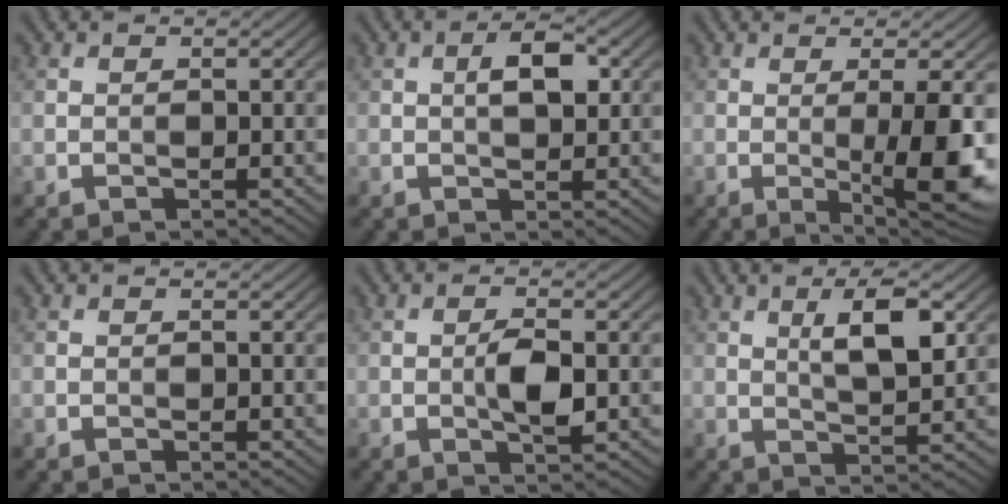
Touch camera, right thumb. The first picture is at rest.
{"total": 4.3, "force": [0.8, 1.8, 3.8], "torque": [-0.068, 0.005, 0.011]}
{"total": 8.3, "force": [-0.8, 1.4, 8.1], "torque": [-0.125, -0.003, -0.011]}
{"total": 0.0}
{"total": 3.5, "force": [-0.4, 1.1, 3.3], "torque": [-0.061, 0.002, -0.006]}
{"total": 6.1, "force": [2.0, 1.7, 5.5], "torque": [-0.095, -0.001, 0.036]}